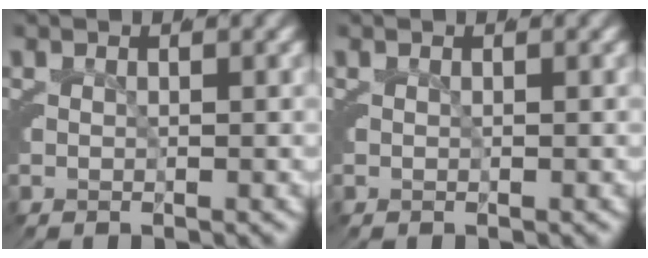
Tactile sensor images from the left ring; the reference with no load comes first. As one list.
[{"total": 0.0}]